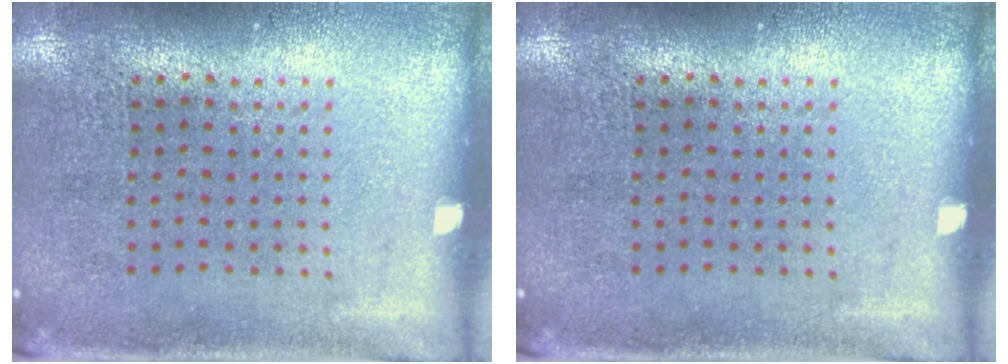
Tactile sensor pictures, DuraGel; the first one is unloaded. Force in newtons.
{"total": 0.0}